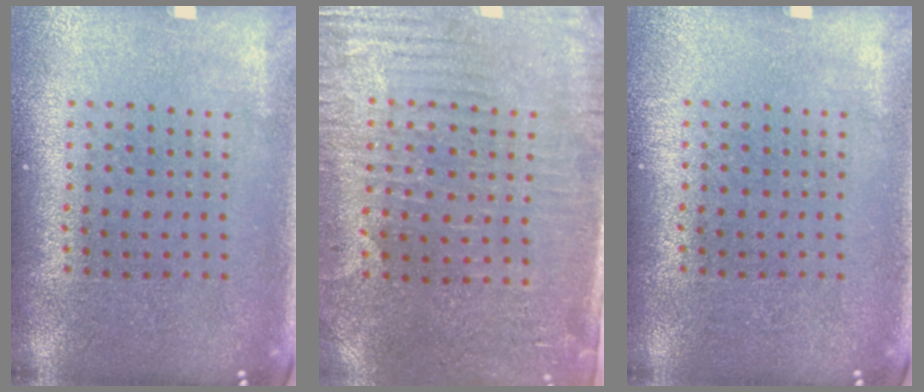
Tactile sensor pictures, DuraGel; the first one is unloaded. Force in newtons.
{"total": 3.3, "press": 3.0, "slide": 1.4}
{"total": 0.0}